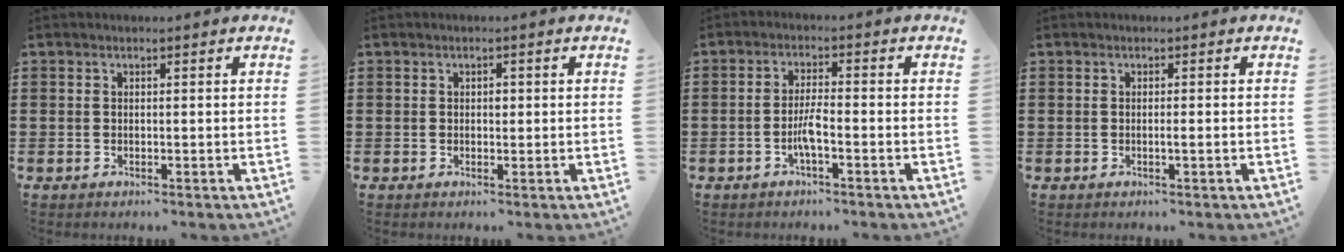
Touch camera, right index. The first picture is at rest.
{"total": 1.0, "force": [0.2, 0.7, 0.8], "torque": [-0.016, 0.003, 0.003]}
{"total": 3.4, "force": [-1.5, 0.3, 3.0], "torque": [-0.070, -0.005, -0.032]}
{"total": 0.9, "force": [-0.3, -0.1, 0.8], "torque": [-0.014, -0.003, -0.004]}